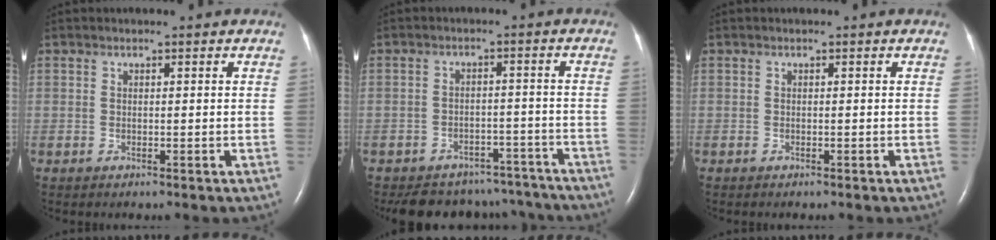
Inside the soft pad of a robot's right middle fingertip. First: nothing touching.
{"total": 14.2, "force": [-12.8, 5.8, 2.5], "torque": [-0.042, 0.020, -0.152]}
{"total": 0.0}